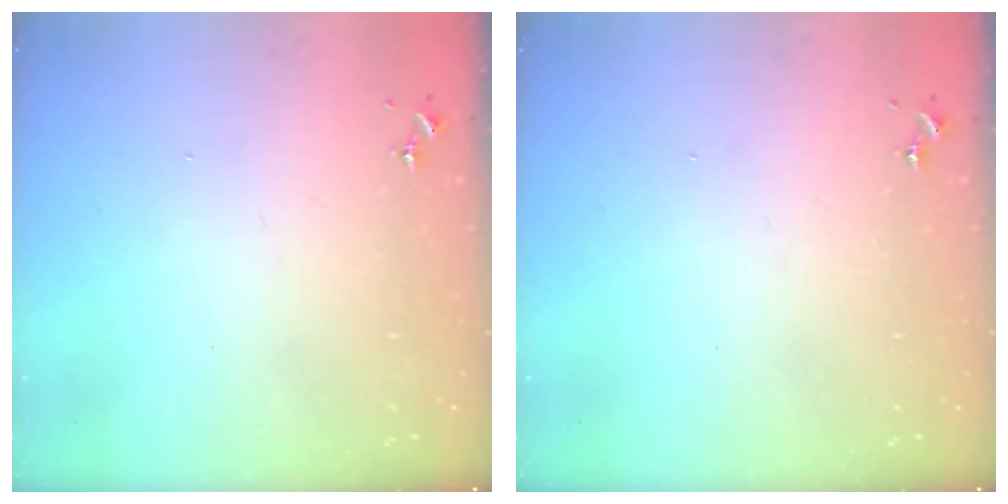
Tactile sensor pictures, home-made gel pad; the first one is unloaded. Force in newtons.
{"total": 0.0}